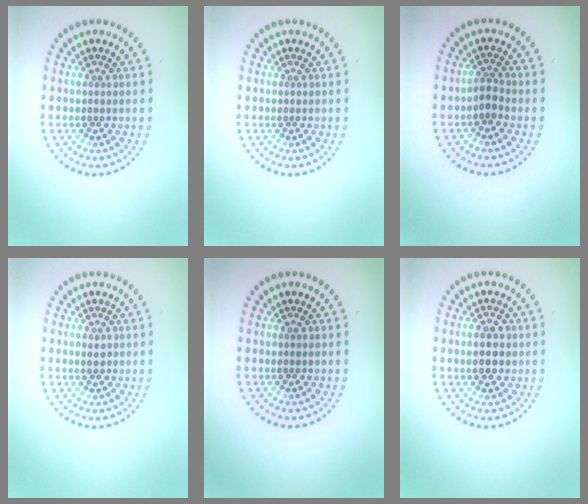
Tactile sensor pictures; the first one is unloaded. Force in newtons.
{"total": 0.0}
{"total": 1.5, "press": 1.2, "slide": 0.9}
{"total": 0.9, "press": 0.9, "slide": 0.0}
{"total": 0.0}
{"total": 3.1, "press": 3.1, "slide": 0.1}